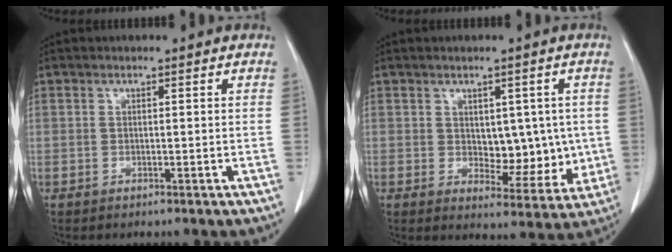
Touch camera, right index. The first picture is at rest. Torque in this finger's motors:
{"motor_torque": [0.37, 0.16, 0.12, 0.02]}